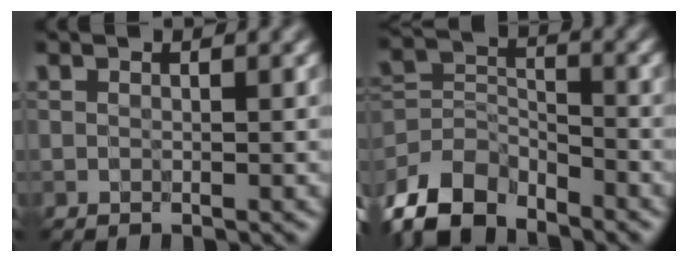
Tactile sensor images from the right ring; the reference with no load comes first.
{"total": 7.5, "force": [-5.8, 3.3, 3.4], "torque": [-0.067, -0.005, -0.124]}